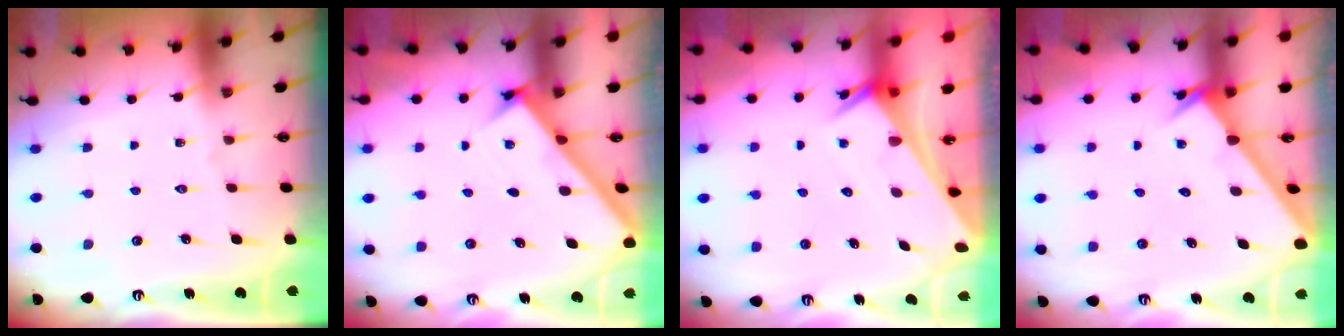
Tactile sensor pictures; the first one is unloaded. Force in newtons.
{"total": 2.7, "press": 2.6, "slide": 0.3}
{"total": 2.6, "press": 2.6, "slide": 0.1}
{"total": 2.6, "press": 2.6, "slide": 0.1}